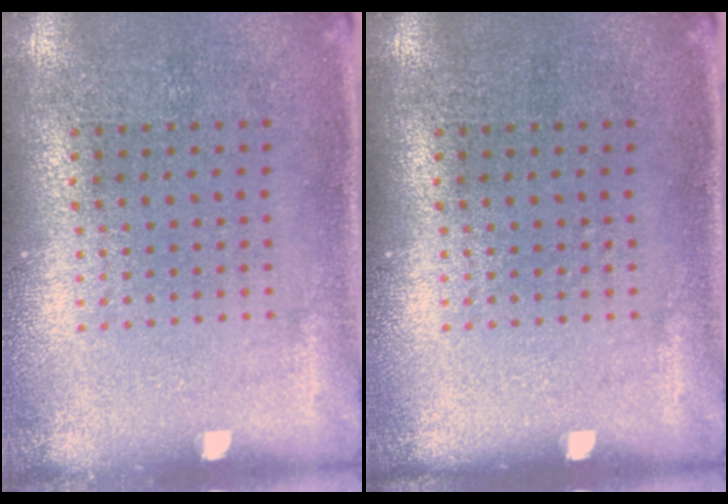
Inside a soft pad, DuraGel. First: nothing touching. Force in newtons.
{"total": 0.0}